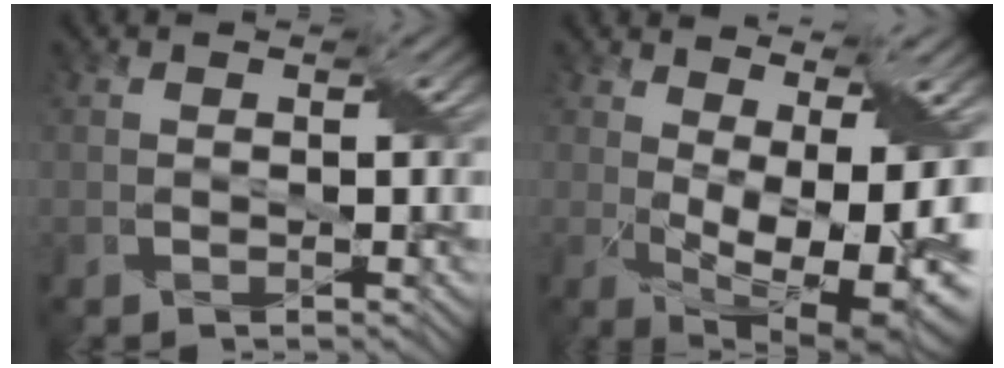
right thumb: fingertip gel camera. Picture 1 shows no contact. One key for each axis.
{"total": 13.4, "fx": 1.4, "fy": 5.8, "fz": 12.0, "tx": -0.179, "ty": 0.001, "tz": 0.044}